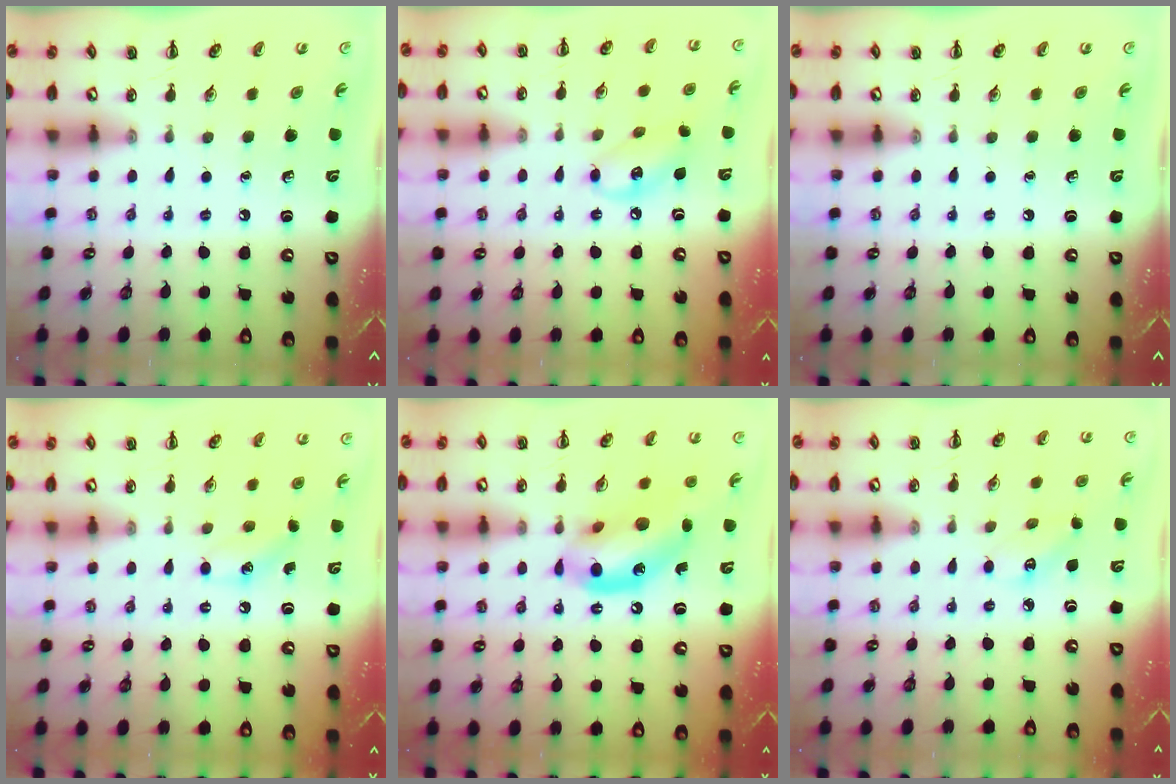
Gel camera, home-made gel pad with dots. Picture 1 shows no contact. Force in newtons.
{"total": 8.7, "press": 8.6, "slide": 1.3}
{"total": 0.0}
{"total": 6.6, "press": 6.3, "slide": 1.8}
{"total": 15.2, "press": 14.7, "slide": 3.8}
{"total": 3.2, "press": 3.1, "slide": 0.8}